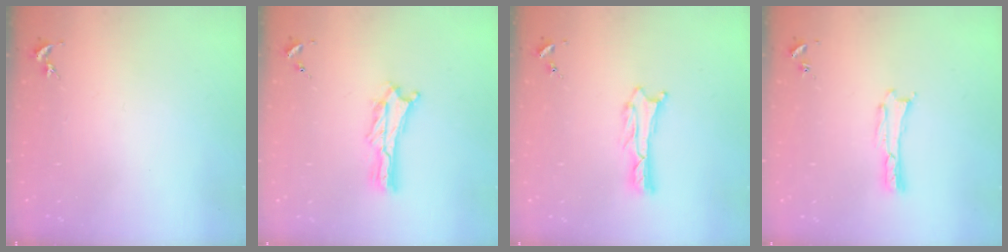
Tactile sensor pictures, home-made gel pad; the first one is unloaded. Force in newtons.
{"total": 2.7, "press": 2.7, "slide": 0.3}
{"total": 1.1, "press": 1.1, "slide": 0.2}
{"total": 0.0}